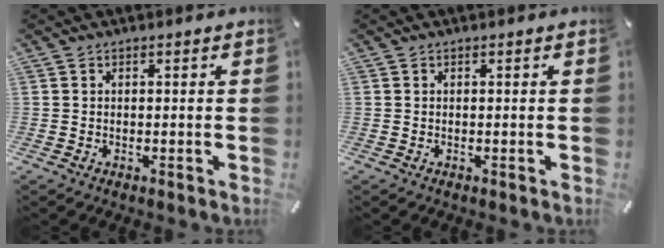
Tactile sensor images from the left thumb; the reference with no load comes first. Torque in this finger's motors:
{"motor_torque": [0.00, 0.00, 0.00, 0.01, 0.00]}